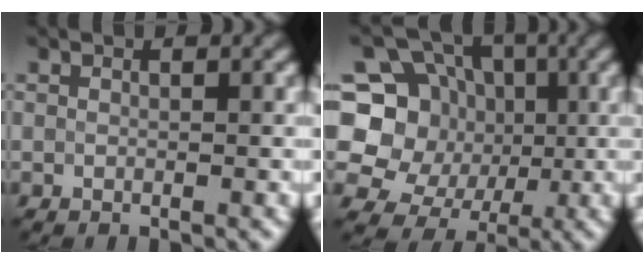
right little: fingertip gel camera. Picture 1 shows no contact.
{"total": 10.0, "force": [0.7, 8.9, 4.5], "torque": [-0.084, 0.012, -0.012]}